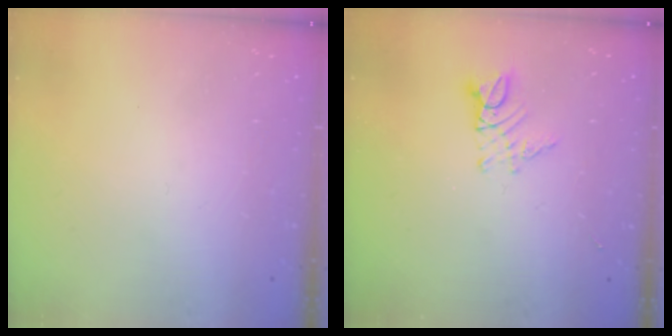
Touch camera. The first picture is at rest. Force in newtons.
{"total": 5.6, "press": 5.6, "slide": 0.3}